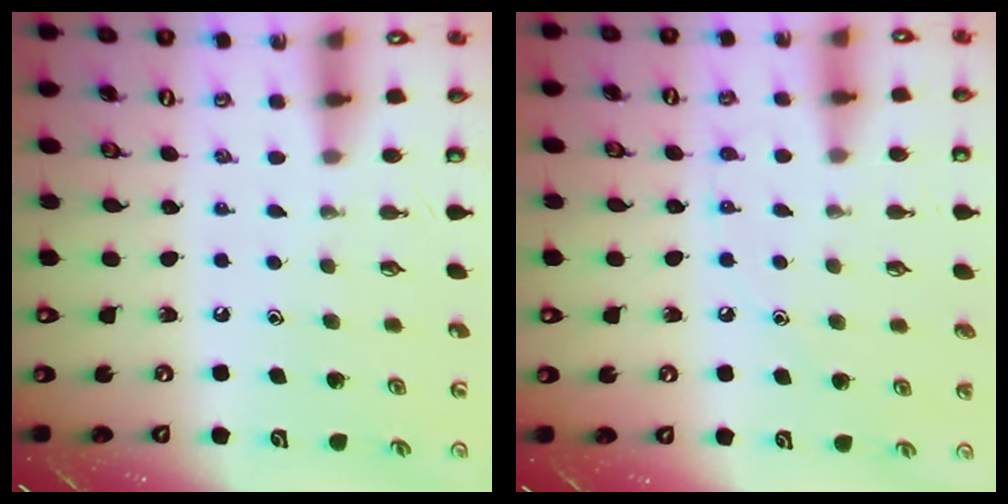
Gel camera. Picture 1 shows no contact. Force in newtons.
{"total": 5.1, "press": 5.1, "slide": 0.4}